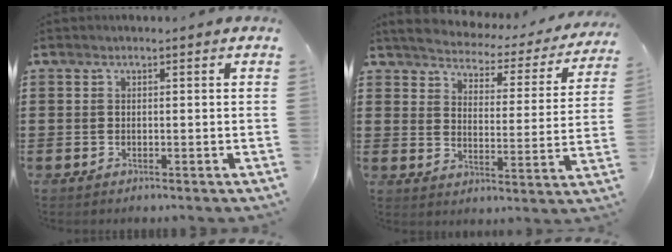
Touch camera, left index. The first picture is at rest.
{"total": 2.7, "force": [2.7, 0.4, 0.0], "torque": [-0.024, -0.027, 0.036]}